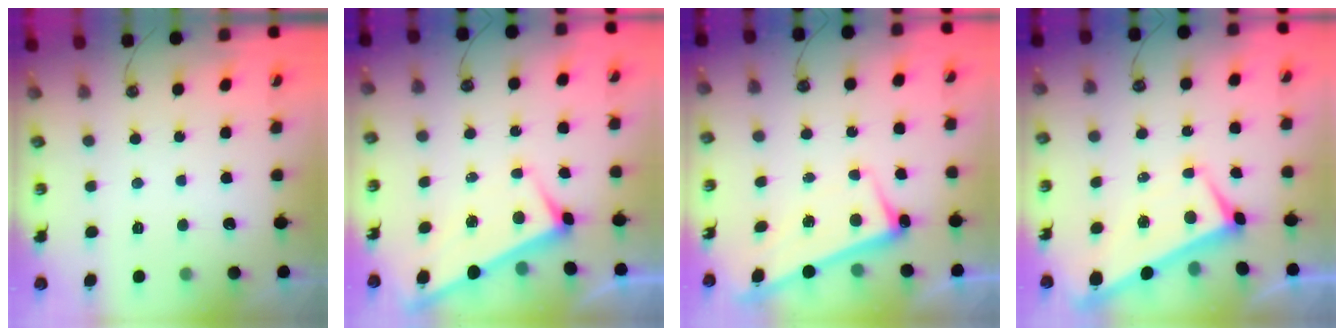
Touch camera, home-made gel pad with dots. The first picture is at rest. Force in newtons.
{"total": 3.2, "press": 3.2, "slide": 0.0}
{"total": 2.5, "press": 2.5, "slide": 0.5}
{"total": 2.2, "press": 2.1, "slide": 0.6}